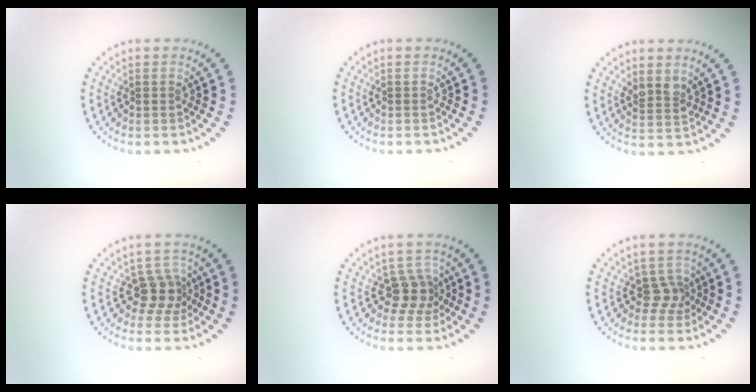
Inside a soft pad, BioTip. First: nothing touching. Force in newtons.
{"total": 0.0}
{"total": 1.9, "press": 1.5, "slide": 1.1}
{"total": 2.7, "press": 2.1, "slide": 1.7}
{"total": 2.6, "press": 2.1, "slide": 1.6}
{"total": 2.0, "press": 1.4, "slide": 1.4}